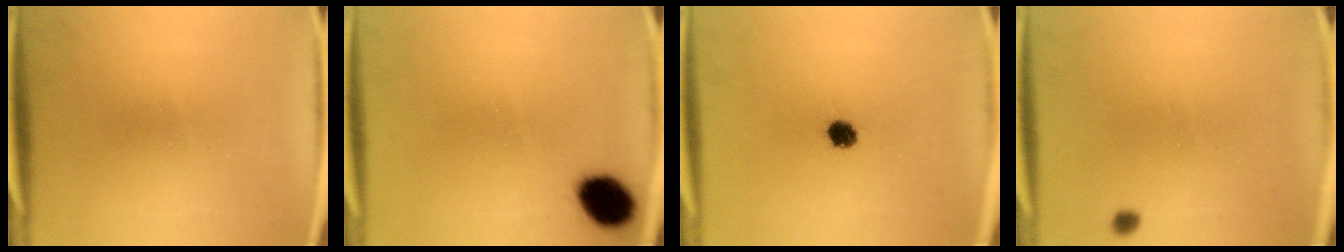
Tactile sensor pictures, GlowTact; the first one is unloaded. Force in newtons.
{"total": 8.2}
{"total": 3.5}
{"total": 0.9}